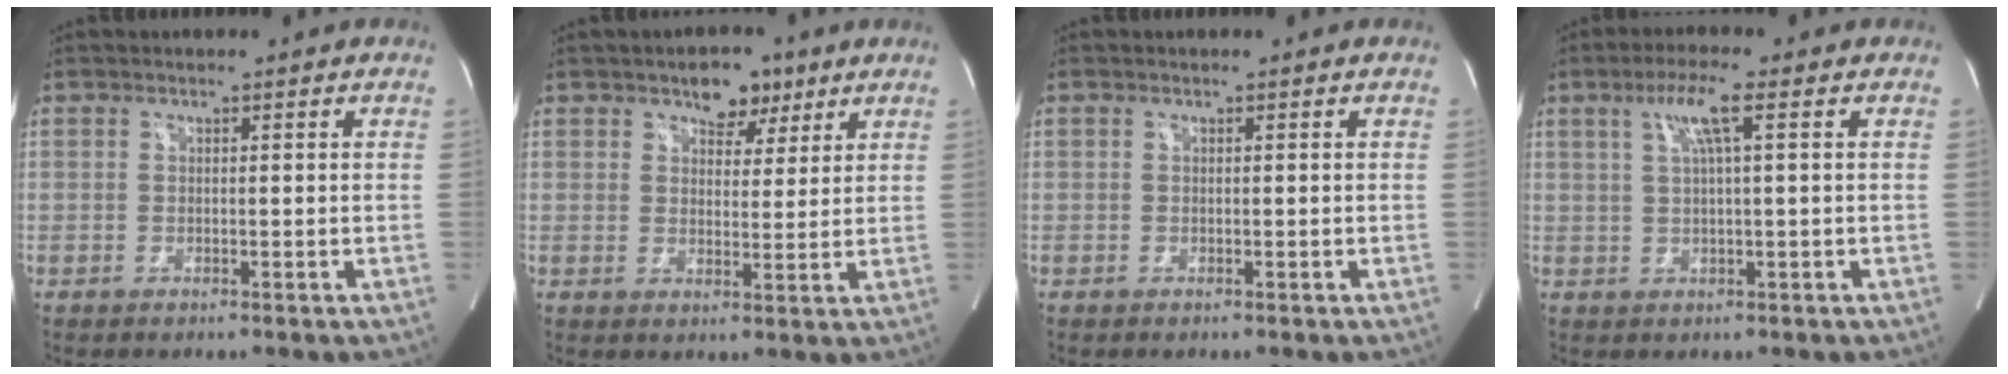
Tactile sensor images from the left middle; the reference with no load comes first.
{"total": 5.3, "force": [3.5, 3.0, 2.7], "torque": [-0.033, 0.009, 0.053]}
{"total": 0.5, "force": [-0.2, -0.3, -0.4], "torque": [0.012, -0.004, -0.004]}
{"total": 5.1, "force": [2.0, -0.1, 4.7], "torque": [-0.092, 0.007, 0.037]}